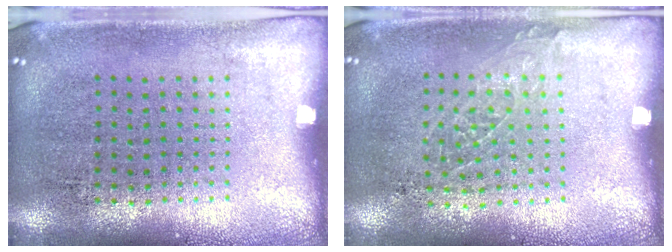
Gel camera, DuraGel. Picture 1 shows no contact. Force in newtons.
{"total": 0.9, "press": 0.8, "slide": 0.2}